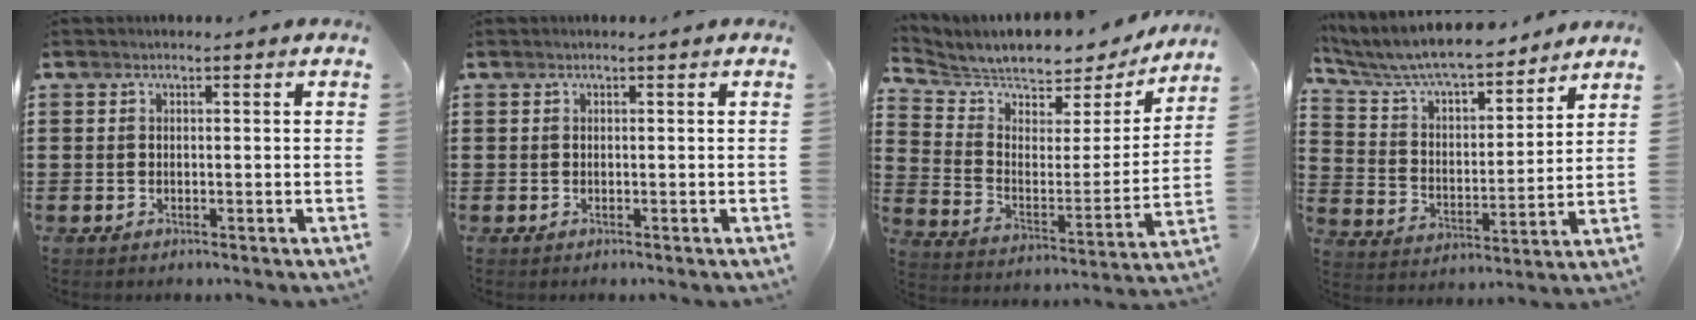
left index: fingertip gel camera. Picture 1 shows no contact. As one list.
[{"total": 0.0}, {"total": 5.9, "force": [5.6, 1.4, 1.0], "torque": [-0.057, -0.047, 0.094]}, {"total": 8.1, "force": [7.4, 1.2, 3.1], "torque": [-0.092, -0.044, 0.127]}]